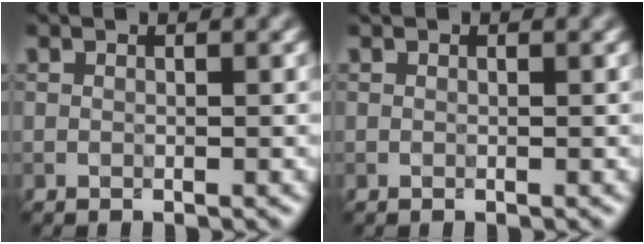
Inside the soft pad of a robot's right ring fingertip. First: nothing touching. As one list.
[{"total": 0.0}]